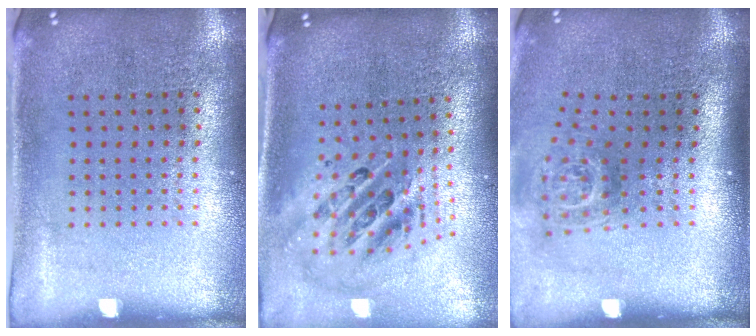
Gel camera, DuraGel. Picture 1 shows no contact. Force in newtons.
{"total": 2.5, "press": 1.7, "slide": 1.8}
{"total": 1.8, "press": 1.2, "slide": 1.3}